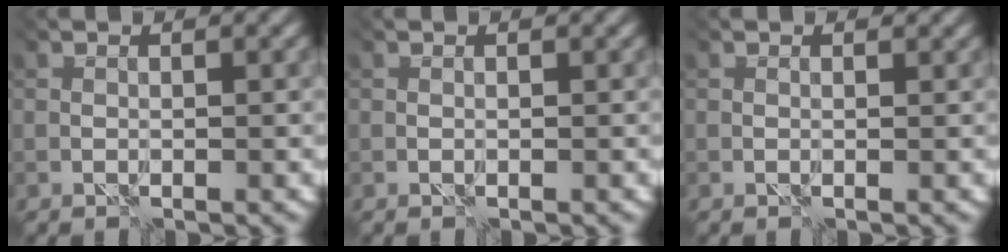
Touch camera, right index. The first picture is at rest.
{"total": 0.0}
{"total": 0.6, "force": [0.3, 0.4, 0.4], "torque": [-0.004, 0.002, 0.002]}